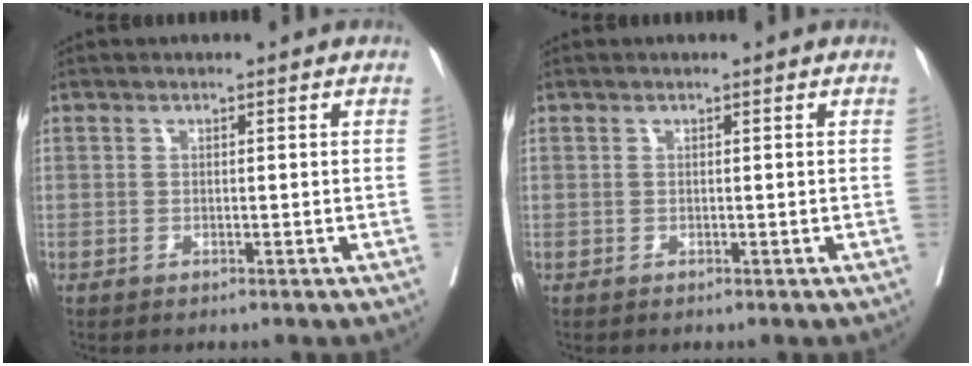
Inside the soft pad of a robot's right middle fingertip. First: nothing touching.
{"total": 0.0}